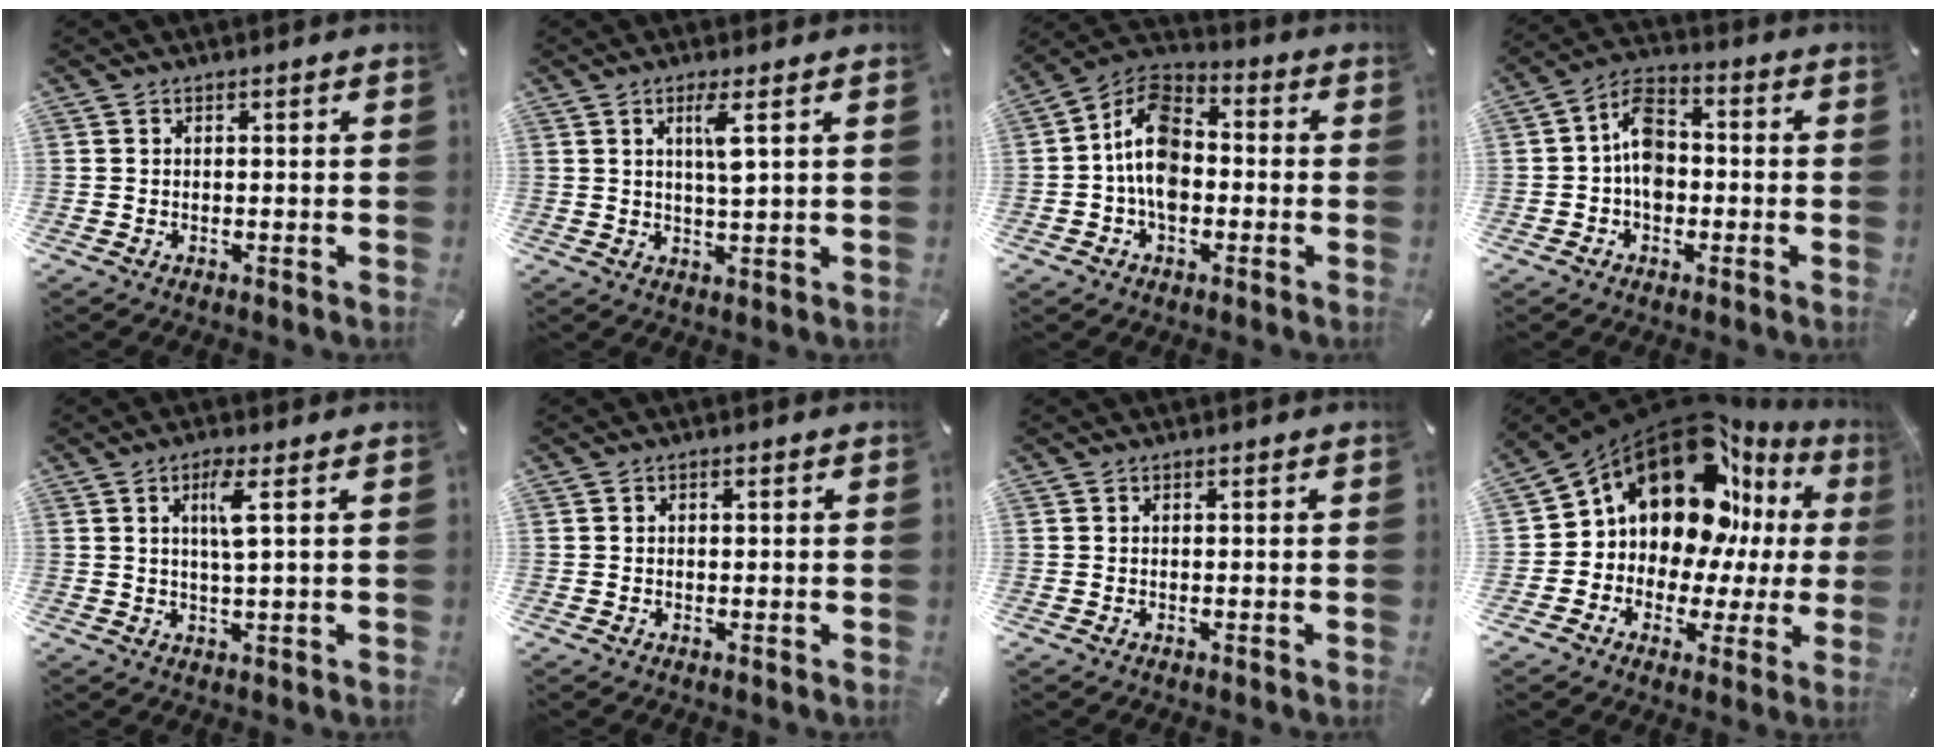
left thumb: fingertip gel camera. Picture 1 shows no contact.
{"total": 5.1, "force": [1.9, 0.5, 4.7], "torque": [-0.090, -0.003, 0.026]}
{"total": 11.1, "force": [-2.1, 7.6, 7.7], "torque": [-0.161, 0.008, -0.043]}
{"total": 8.4, "force": [-1.1, 6.1, 5.7], "torque": [-0.106, 0.019, -0.019]}
{"total": 5.7, "force": [1.7, 0.6, 5.4], "torque": [-0.103, -0.004, 0.022]}
{"total": 0.6, "force": [0.0, 0.6, 0.2], "torque": [-0.005, 0.003, -0.001]}
{"total": 0.0}
{"total": 19.2, "force": [9.9, 12.4, 10.8], "torque": [-0.190, -0.084, 0.173]}